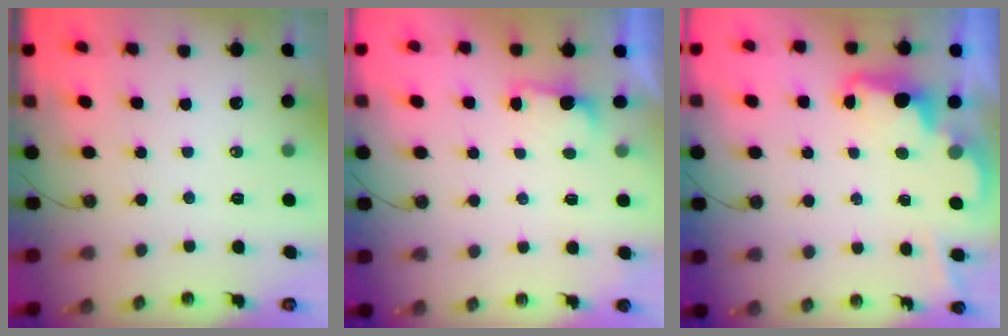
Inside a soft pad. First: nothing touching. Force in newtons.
{"total": 3.1, "press": 3.0, "slide": 0.9}
{"total": 2.4, "press": 2.3, "slide": 0.5}